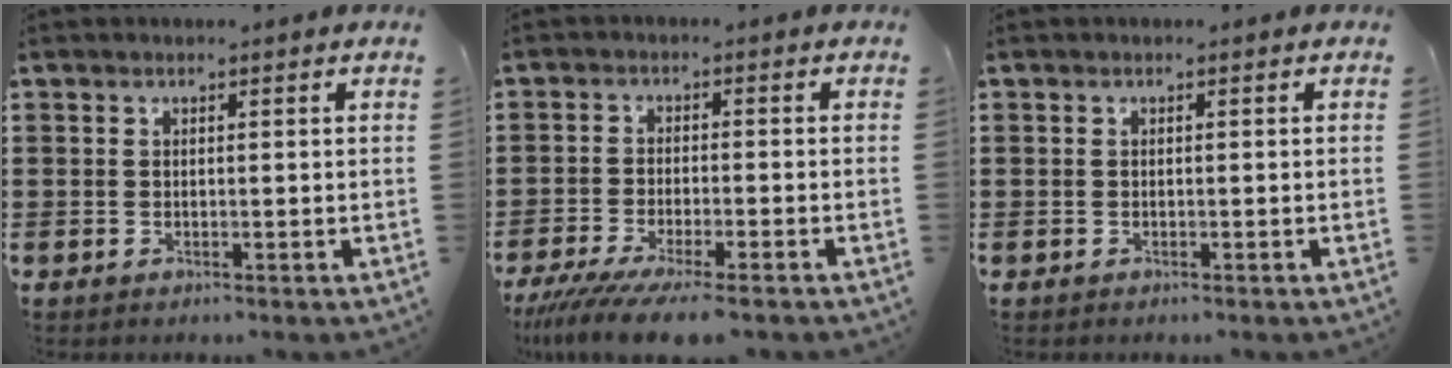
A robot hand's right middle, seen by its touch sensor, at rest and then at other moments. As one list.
[{"total": 5.9, "force": [-5.0, -0.1, 3.0], "torque": [-0.076, -0.028, -0.099]}, {"total": 0.0}]